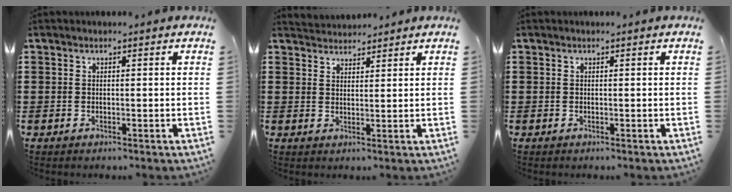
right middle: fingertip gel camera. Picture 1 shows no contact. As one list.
[{"total": 2.6, "force": [2.5, 0.1, -0.6], "torque": [0.003, -0.005, 0.050]}, {"total": 0.0}]